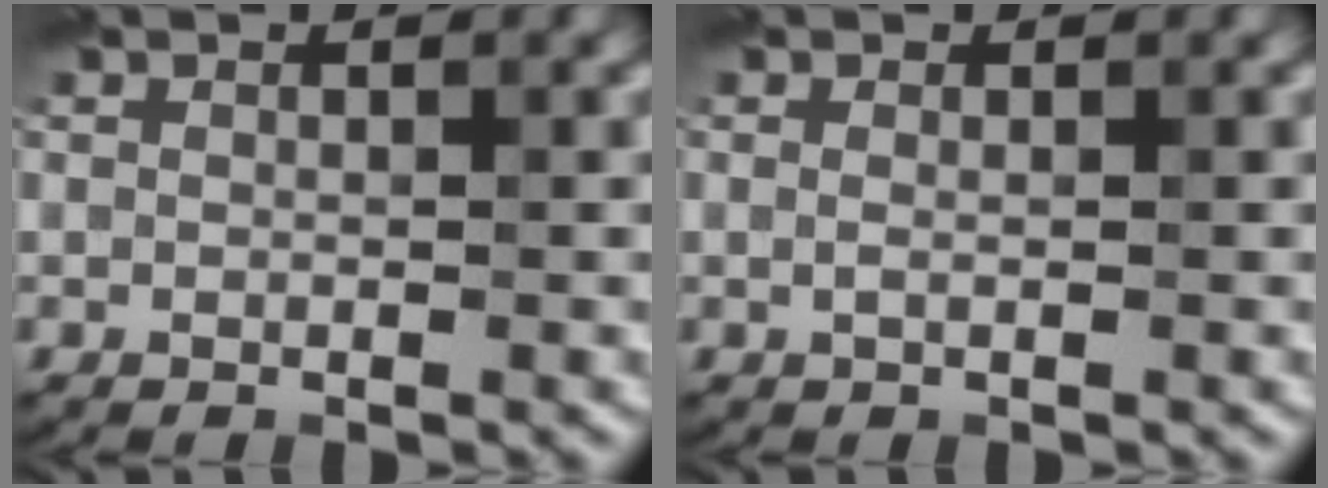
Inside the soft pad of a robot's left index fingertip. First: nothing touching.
{"total": 0.5, "force": [0.0, 0.2, 0.5], "torque": [-0.011, -0.001, 0.000]}